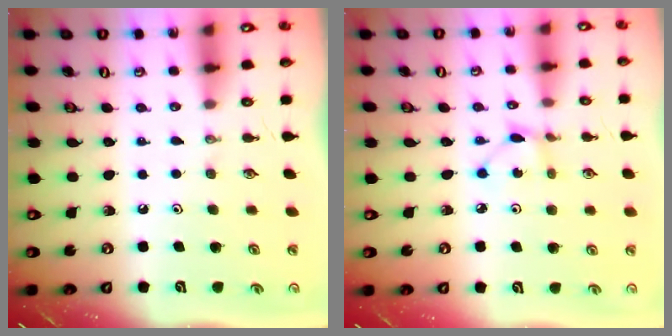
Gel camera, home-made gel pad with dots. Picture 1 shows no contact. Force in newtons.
{"total": 2.1, "press": 2.1, "slide": 0.2}